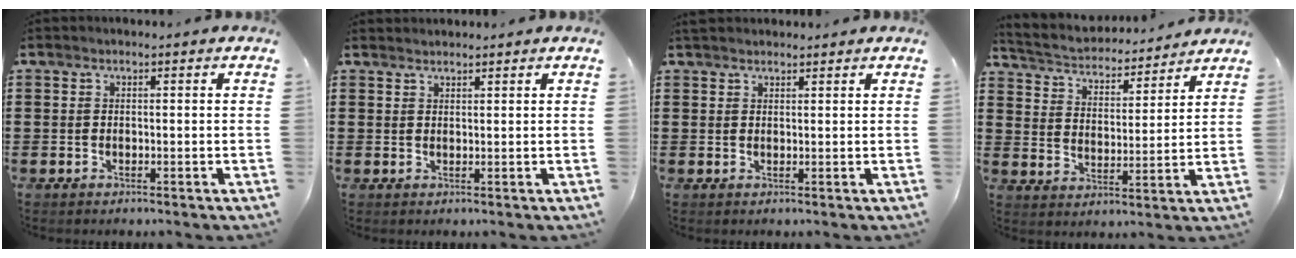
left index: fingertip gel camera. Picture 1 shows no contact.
{"total": 1.2, "force": [1.2, 0.2, -0.1], "torque": [-0.001, 0.000, 0.023]}
{"total": 1.4, "force": [1.3, 0.3, 0.1], "torque": [-0.005, 0.003, 0.026]}
{"total": 3.4, "force": [3.4, 0.5, 0.2], "torque": [-0.026, -0.030, 0.050]}